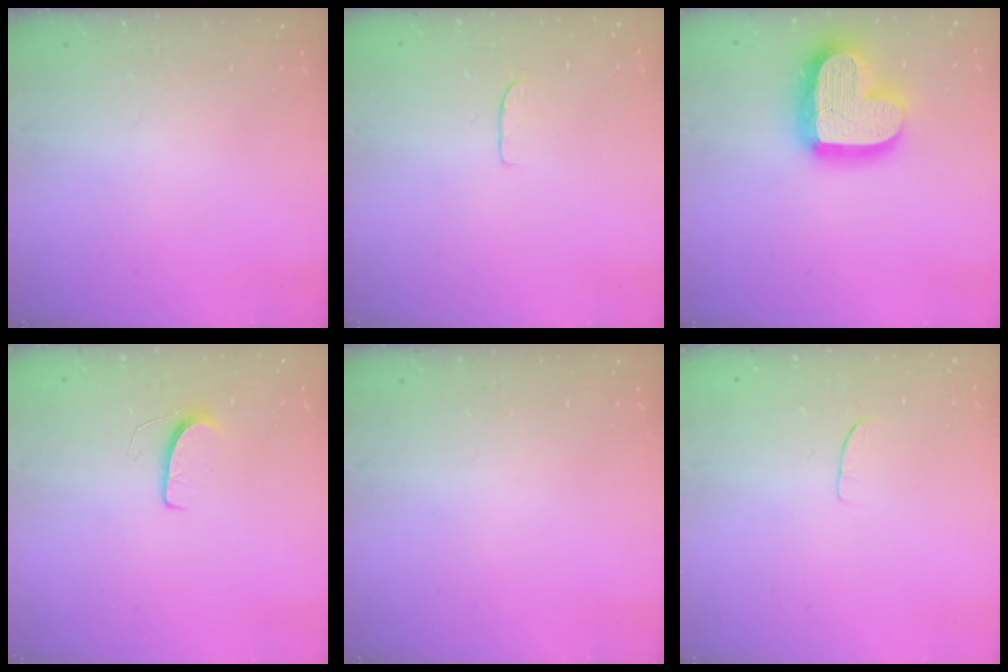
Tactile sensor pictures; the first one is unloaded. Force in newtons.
{"total": 3.6, "press": 3.6, "slide": 0.2}
{"total": 20.7, "press": 20.7, "slide": 1.7}
{"total": 5.8, "press": 5.7, "slide": 0.4}
{"total": 0.0}
{"total": 5.7, "press": 5.7, "slide": 0.5}